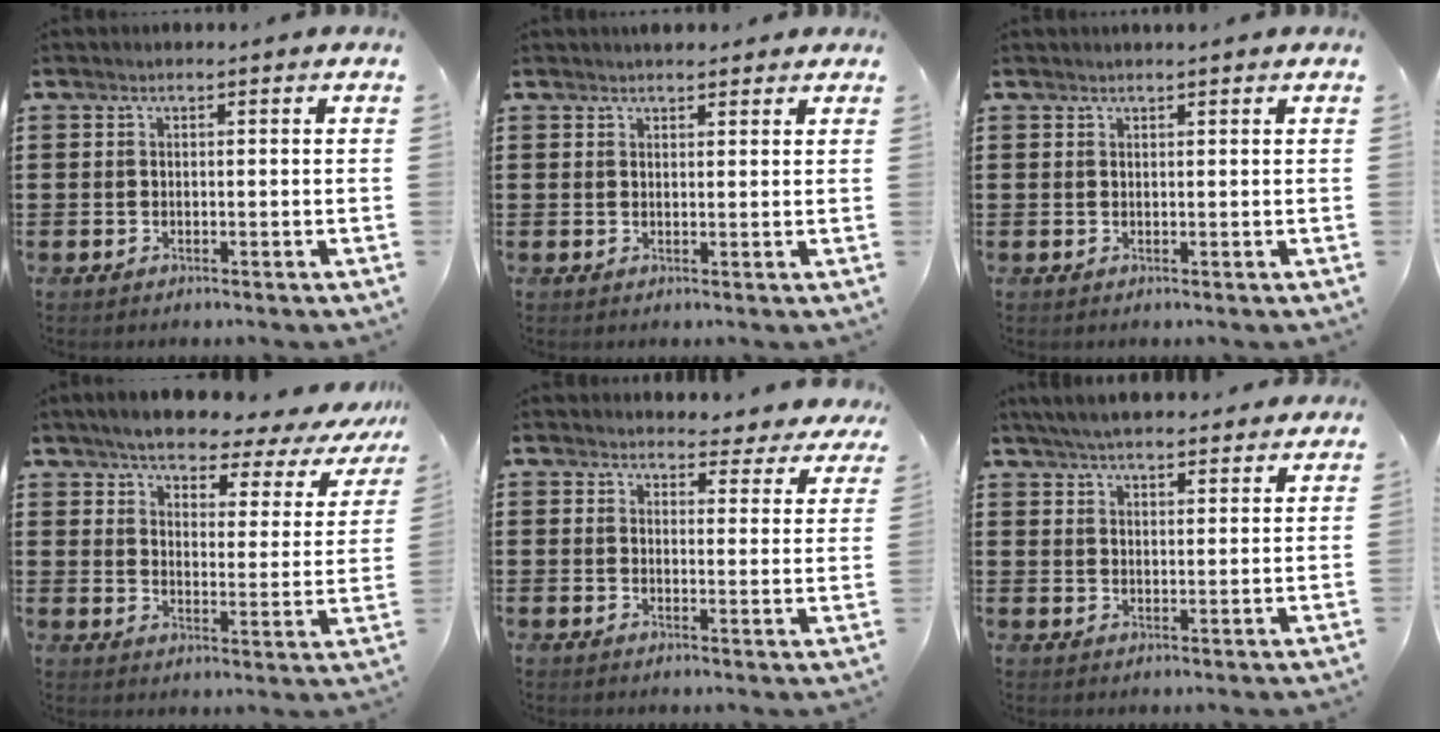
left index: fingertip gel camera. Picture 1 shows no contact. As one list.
[{"total": 1.9, "force": [1.8, 0.5, 0.5], "torque": [-0.013, 0.006, 0.034]}, {"total": 0.8, "force": [0.7, -0.1, 0.3], "torque": [-0.007, -0.002, 0.015]}, {"total": 5.0, "force": [4.5, 1.0, 1.9], "torque": [-0.055, -0.034, 0.071]}, {"total": 3.9, "force": [3.8, 0.6, 0.6], "torque": [-0.020, -0.020, 0.066]}, {"total": 5.1, "force": [4.9, 0.4, 1.3], "torque": [-0.041, -0.014, 0.090]}]